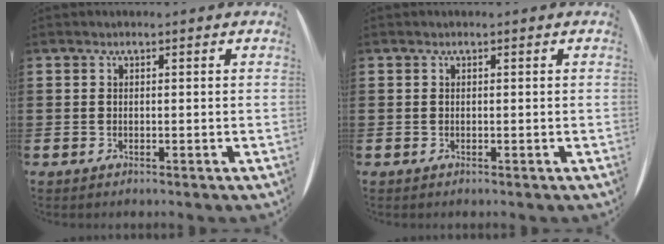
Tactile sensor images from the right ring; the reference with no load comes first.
{"total": 0.0}